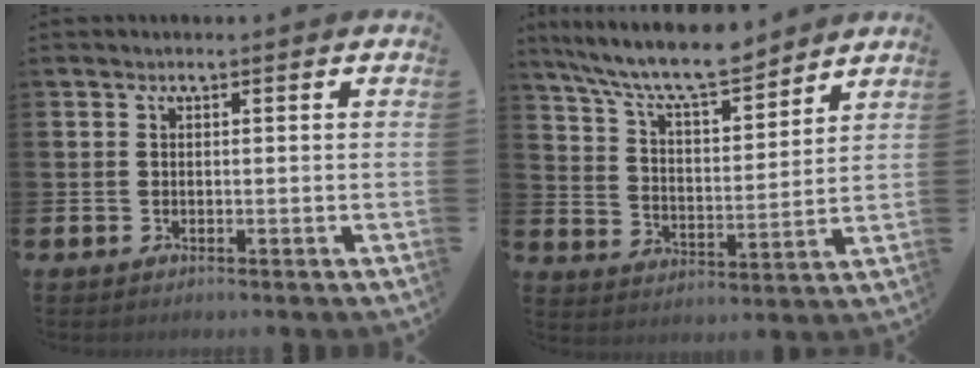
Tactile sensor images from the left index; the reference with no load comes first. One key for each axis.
{"total": 9.9, "fx": 9.1, "fy": 1.6, "fz": 3.6, "tx": -0.102, "ty": -0.053, "tz": 0.162}